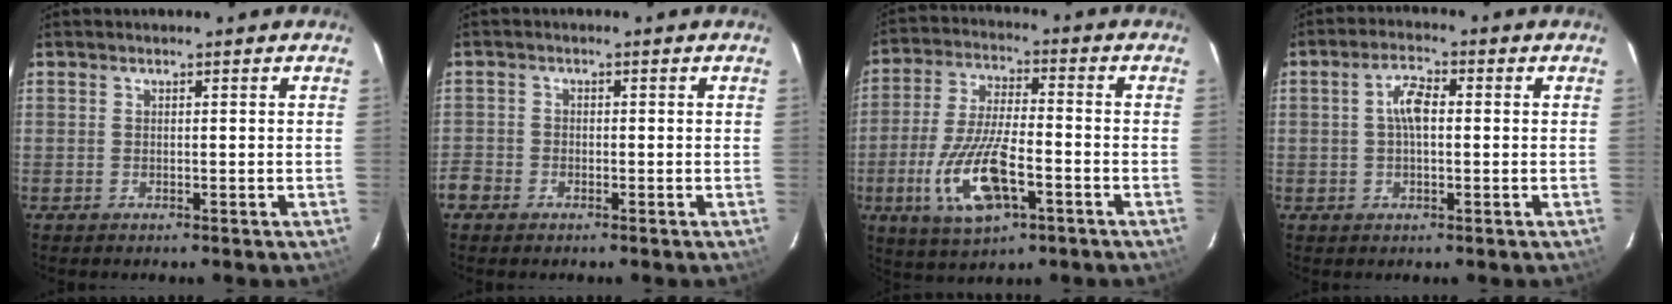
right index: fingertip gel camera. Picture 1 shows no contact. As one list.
[{"total": 3.9, "force": [-2.4, 2.9, 0.7], "torque": [-0.021, 0.000, -0.050]}, {"total": 14.3, "force": [-5.3, 5.4, 12.2], "torque": [-0.262, -0.013, -0.094]}, {"total": 4.5, "force": [0.2, 2.0, 4.0], "torque": [-0.080, 0.013, 0.003]}]